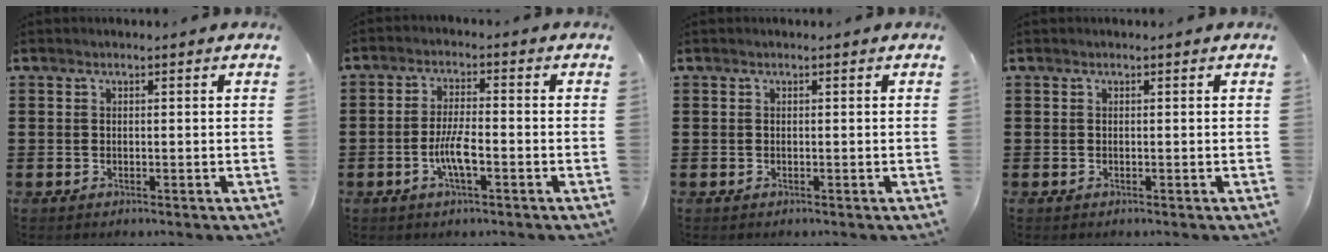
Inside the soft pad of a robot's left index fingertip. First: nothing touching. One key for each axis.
{"total": 5.3, "fx": -1.7, "fy": 1.3, "fz": 4.9, "tx": -0.101, "ty": 0.000, "tz": -0.037}
{"total": 0.0}
{"total": 0.0}